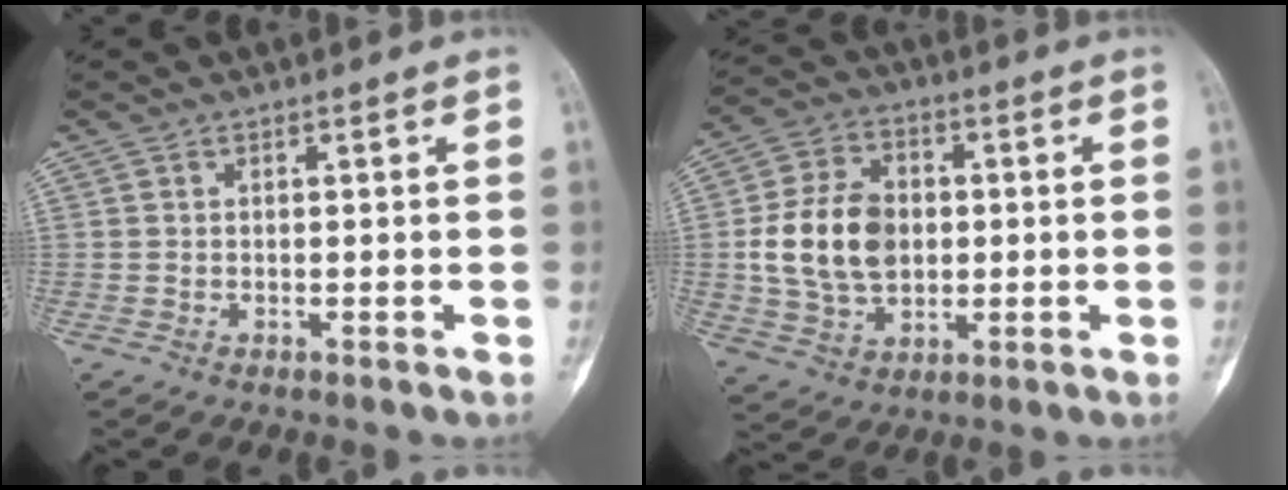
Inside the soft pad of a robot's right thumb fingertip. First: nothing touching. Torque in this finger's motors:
{"motor_torque": [1.70, 1.70, 0.87, -0.77, 0.40]}